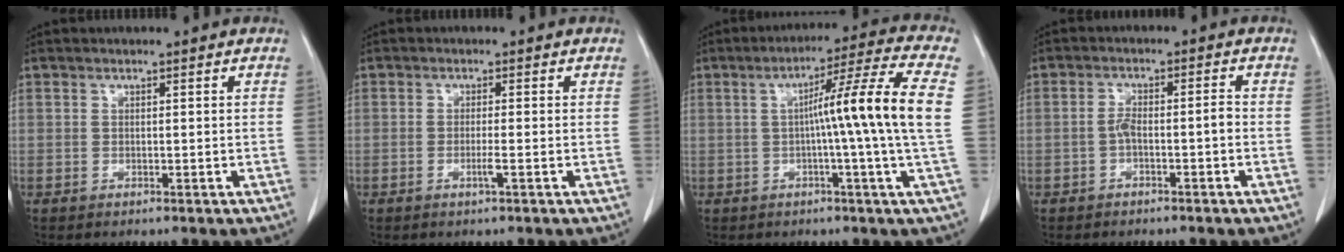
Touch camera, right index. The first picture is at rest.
{"total": 1.7, "force": [-0.8, -0.3, 1.5], "torque": [-0.030, -0.003, -0.016]}
{"total": 12.8, "force": [0.4, -2.6, 12.5], "torque": [-0.185, 0.006, 0.006]}
{"total": 3.3, "force": [-1.5, 0.5, 3.0], "torque": [-0.054, 0.013, -0.025]}